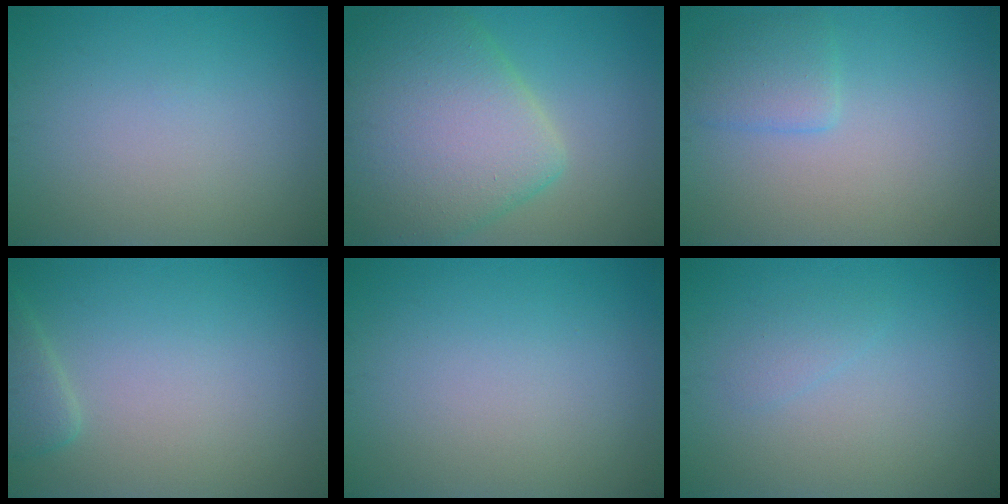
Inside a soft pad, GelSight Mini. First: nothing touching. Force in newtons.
{"total": 9.9, "press": 9.9, "slide": 0.5}
{"total": 2.3, "press": 2.3, "slide": 0.1}
{"total": 1.9, "press": 1.8, "slide": 0.2}
{"total": 0.0}
{"total": 1.0, "press": 1.0, "slide": 0.1}